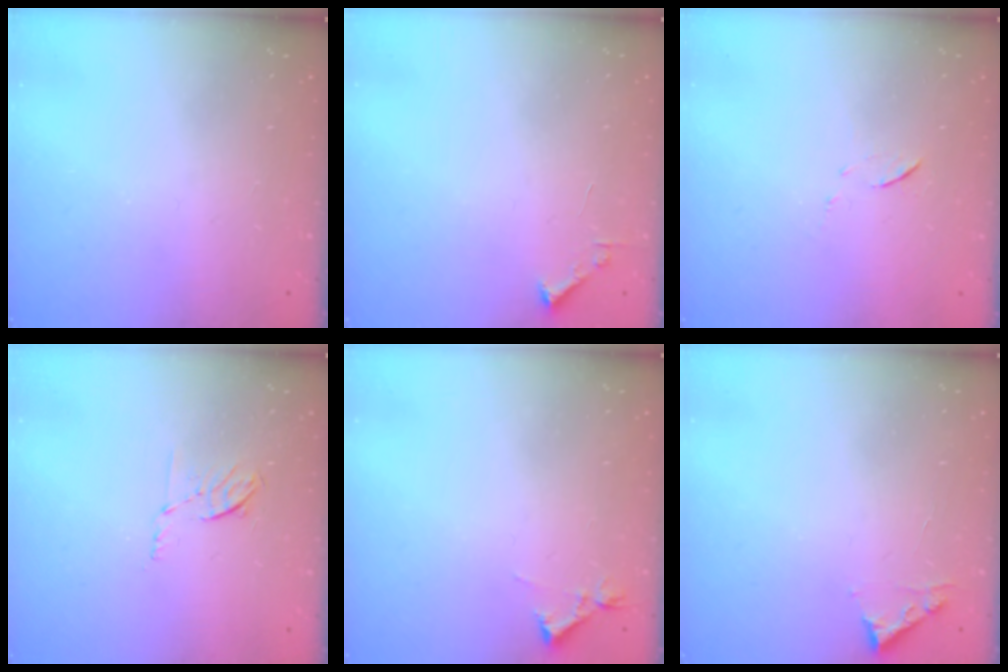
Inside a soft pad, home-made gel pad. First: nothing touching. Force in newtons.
{"total": 1.7, "press": 1.7, "slide": 0.2}
{"total": 5.5, "press": 5.4, "slide": 0.7}
{"total": 5.7, "press": 5.6, "slide": 1.2}
{"total": 3.4, "press": 3.3, "slide": 0.7}
{"total": 4.5, "press": 4.4, "slide": 0.5}